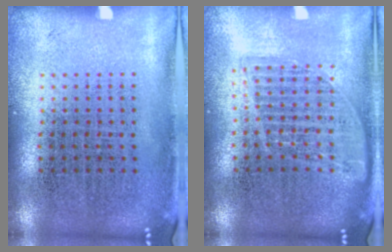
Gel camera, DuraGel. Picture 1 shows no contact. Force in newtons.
{"total": 1.6, "press": 1.4, "slide": 0.8}